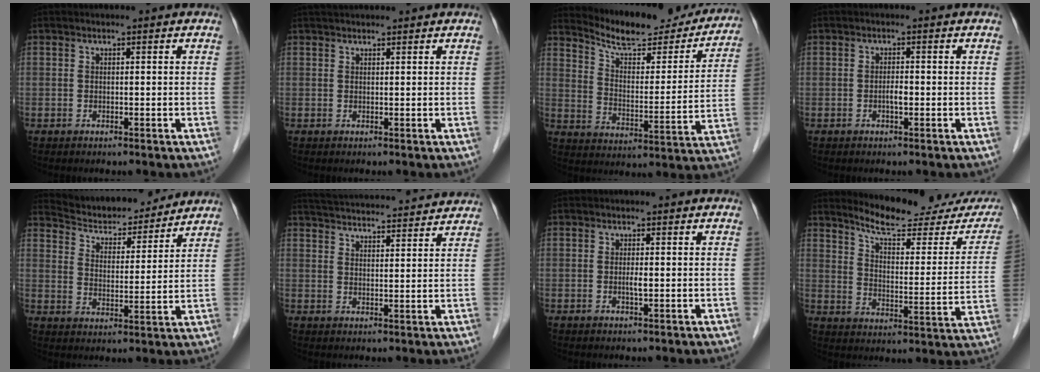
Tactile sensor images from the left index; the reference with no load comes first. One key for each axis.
{"total": 3.3, "fx": 3.0, "fy": 0.5, "fz": 1.2, "tx": -0.014, "ty": 0.035, "tz": 0.049}
{"total": 20.3, "fx": 18.7, "fy": 4.5, "fz": 6.4, "tx": -0.086, "ty": -0.027, "tz": 0.252}
{"total": 1.3, "fx": -0.4, "fy": 0.3, "fz": 1.2, "tx": -0.022, "ty": 0.002, "tz": -0.009}
{"total": 14.3, "fx": 13.6, "fy": 2.9, "fz": 3.4, "tx": -0.052, "ty": 0.006, "tz": 0.207}
{"total": 21.0, "fx": 19.9, "fy": 2.0, "fz": 6.3, "tx": -0.109, "ty": 0.020, "tz": 0.268}
{"total": 1.0, "fx": -0.1, "fy": 0.1, "fz": 1.0, "tx": -0.021, "ty": -0.002, "tz": -0.002}
{"total": 18.4, "fx": 16.9, "fy": 3.6, "fz": 6.4, "tx": -0.079, "ty": -0.051, "tz": 0.211}